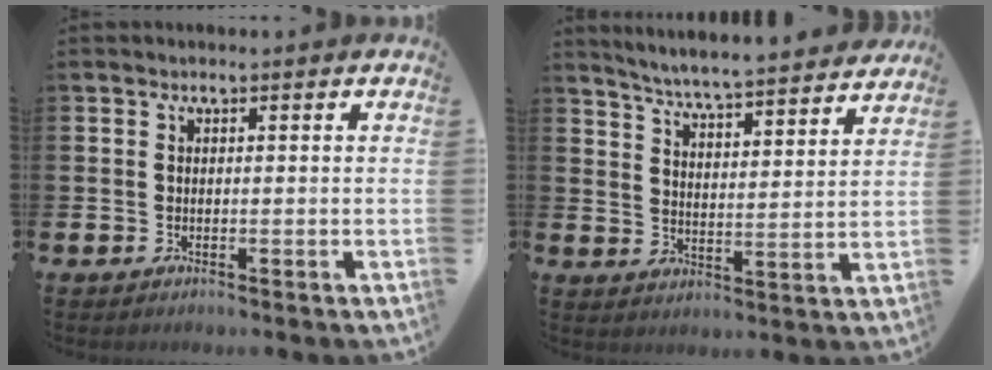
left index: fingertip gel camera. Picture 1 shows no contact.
{"total": 5.9, "force": [5.8, -0.4, 1.1], "torque": [-0.040, -0.050, 0.096]}